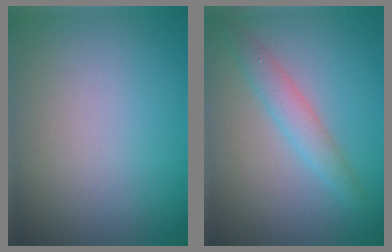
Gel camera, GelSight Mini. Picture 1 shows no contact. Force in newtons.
{"total": 2.5, "press": 2.5, "slide": 0.0}